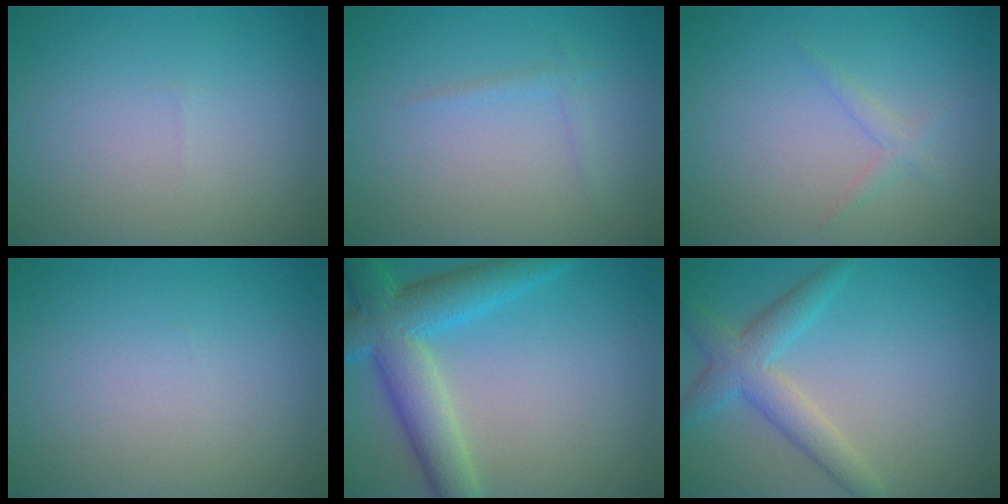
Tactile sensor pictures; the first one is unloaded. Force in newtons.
{"total": 0.8, "press": 0.8, "slide": 0.0}
{"total": 1.1, "press": 1.1, "slide": 0.1}
{"total": 0.0}
{"total": 7.4, "press": 7.4, "slide": 0.4}
{"total": 3.9, "press": 3.9, "slide": 0.1}